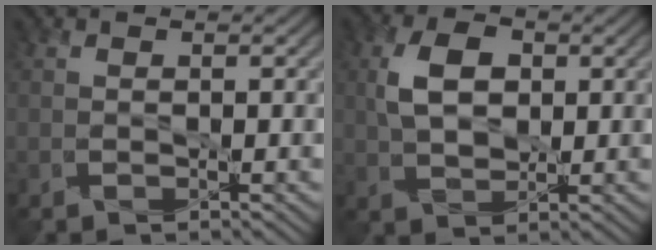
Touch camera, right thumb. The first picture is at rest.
{"total": 6.1, "force": [1.2, 3.9, 4.5], "torque": [-0.096, 0.006, 0.020]}